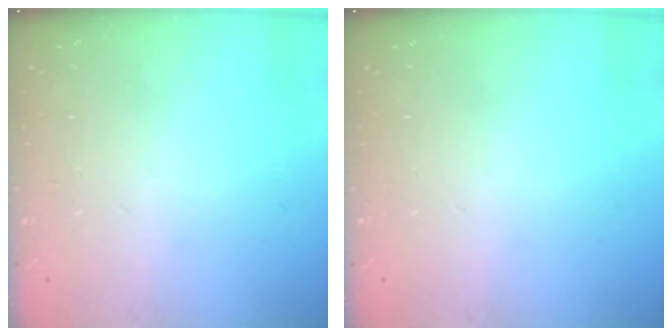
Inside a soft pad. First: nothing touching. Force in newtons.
{"total": 0.0}